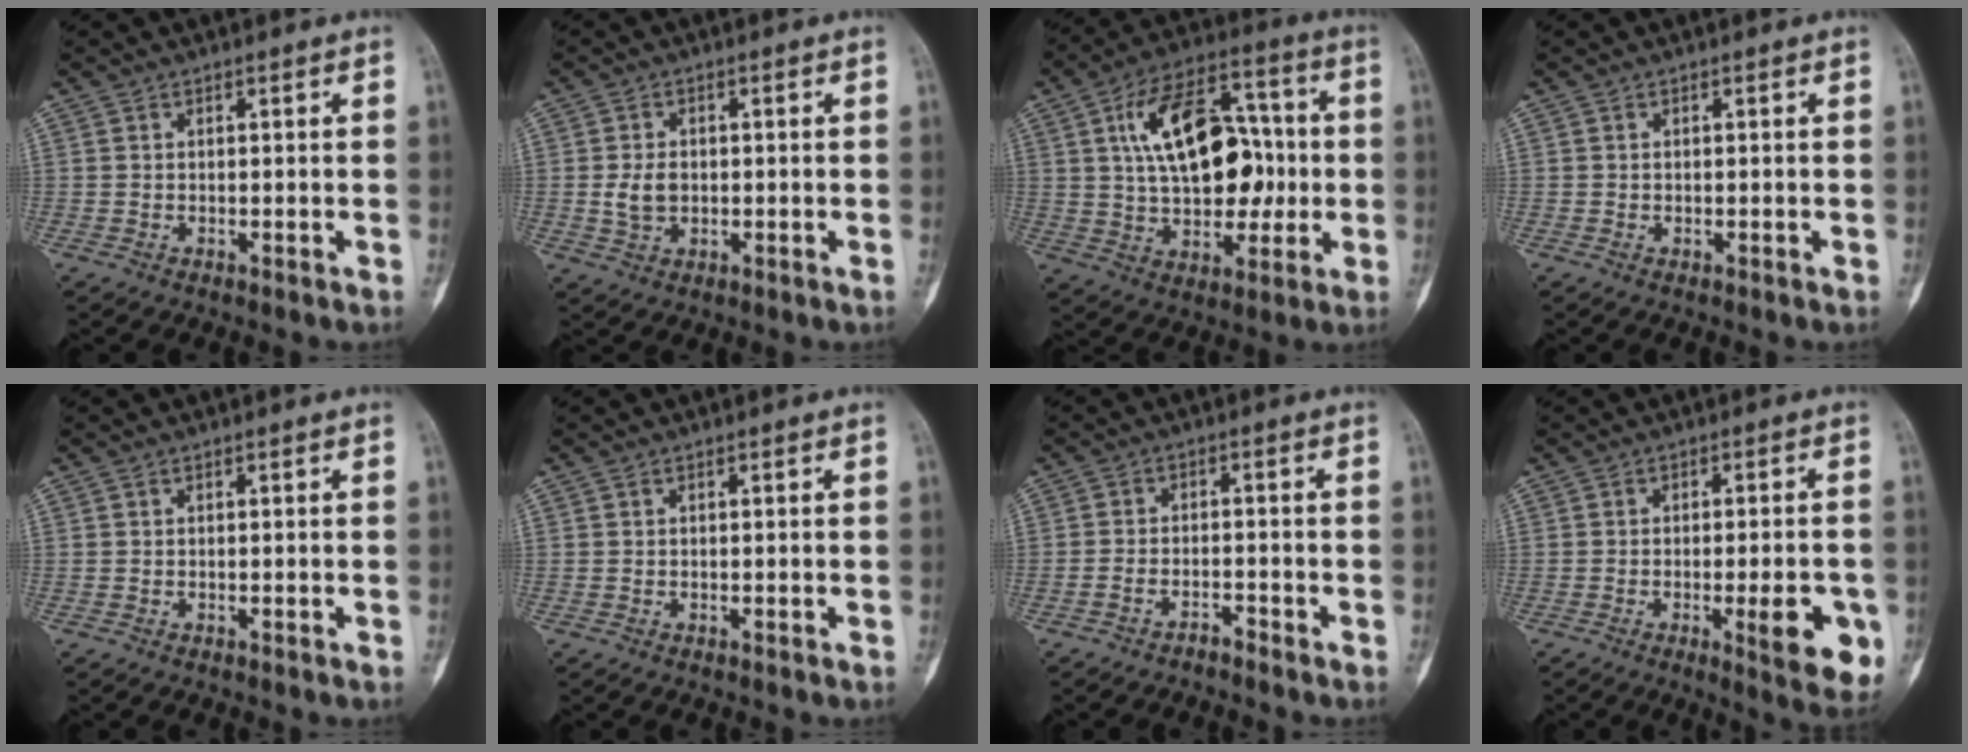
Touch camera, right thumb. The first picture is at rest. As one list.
[{"total": 3.2, "force": [0.0, 3.0, 1.2], "torque": [-0.028, 0.006, 0.003]}, {"total": 20.1, "force": [2.2, 12.1, 16.0], "torque": [-0.228, 0.028, 0.041]}, {"total": 0.0}, {"total": 0.0}, {"total": 0.0}, {"total": 2.0, "force": [-1.9, 0.5, 0.5], "torque": [-0.020, 0.020, -0.032]}, {"total": 10.2, "force": [-3.1, 2.8, 9.3], "torque": [-0.103, -0.004, -0.032]}]